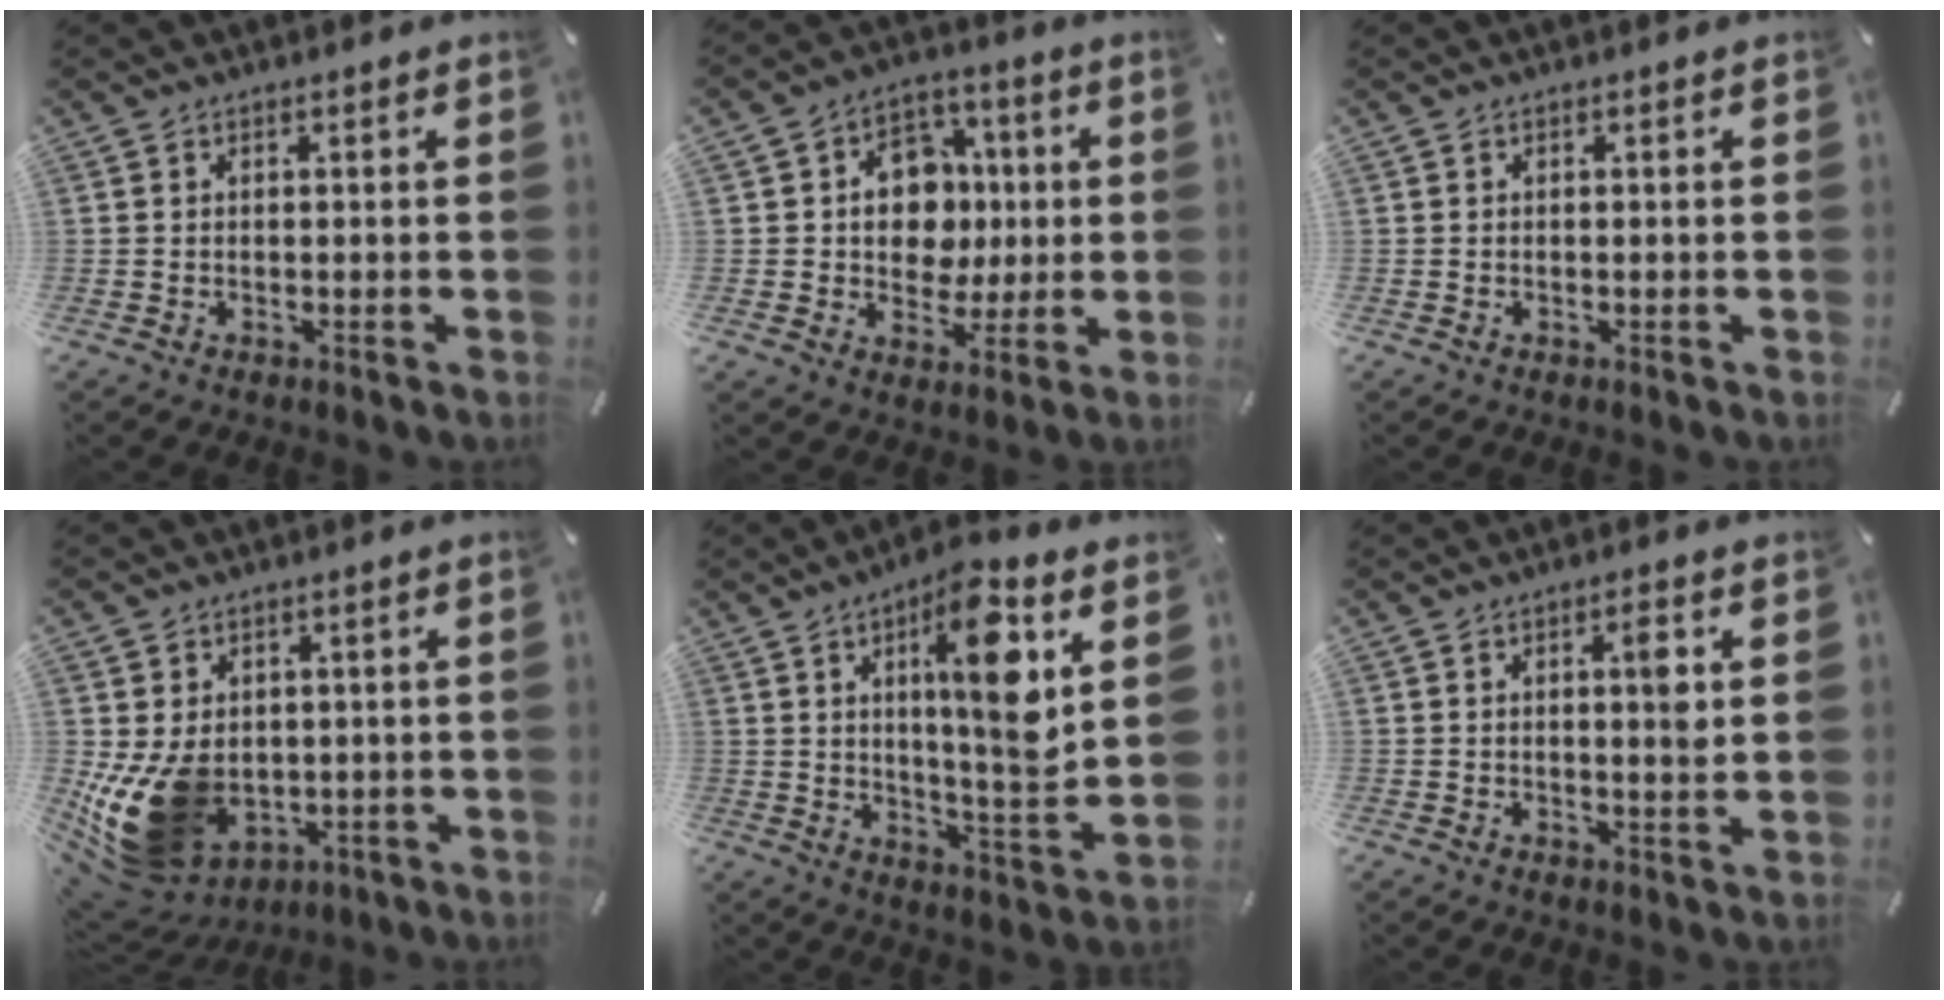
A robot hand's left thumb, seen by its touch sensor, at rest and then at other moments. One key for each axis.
{"total": 12.0, "fx": 0.3, "fy": 10.4, "fz": 5.9, "tx": -0.081, "ty": 0.009, "tz": 0.014}
{"total": 0.0}
{"total": 14.7, "fx": -1.3, "fy": 11.4, "fz": 9.2, "tx": -0.193, "ty": -0.016, "tz": -0.016}
{"total": 15.5, "fx": 5.9, "fy": 3.5, "fz": 13.9, "tx": -0.210, "ty": -0.028, "tz": 0.085}
{"total": 4.6, "fx": 1.2, "fy": 1.2, "fz": 4.3, "tx": -0.063, "ty": -0.006, "tz": 0.013}